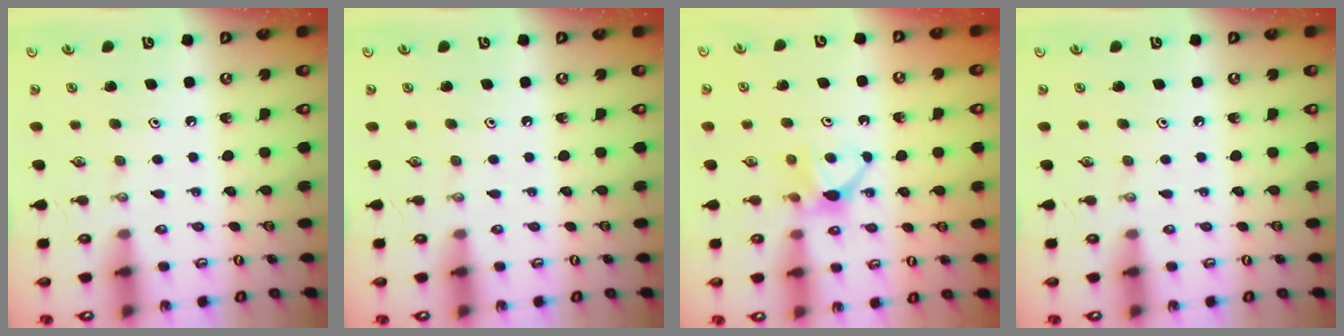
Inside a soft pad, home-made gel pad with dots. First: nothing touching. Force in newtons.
{"total": 0.0}
{"total": 5.1, "press": 5.0, "slide": 0.6}
{"total": 0.0}